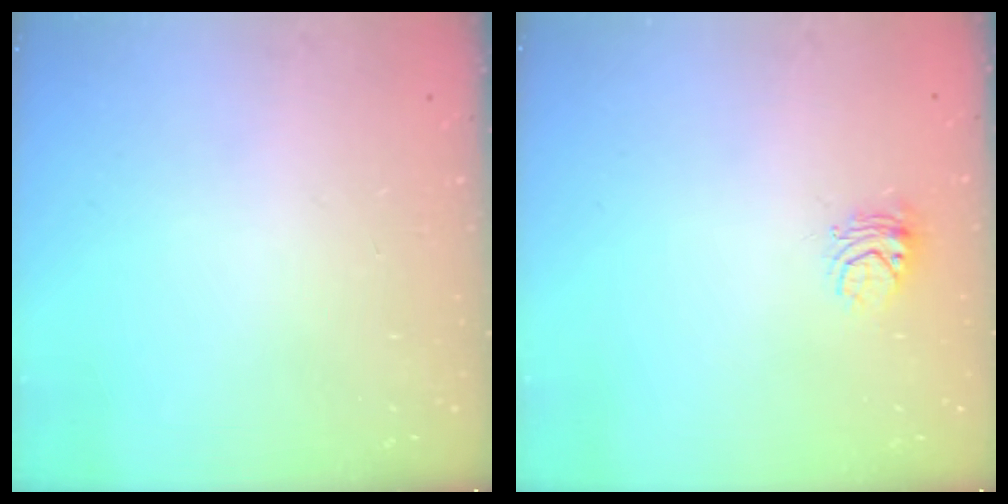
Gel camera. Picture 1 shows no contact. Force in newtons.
{"total": 4.9, "press": 4.9, "slide": 0.6}